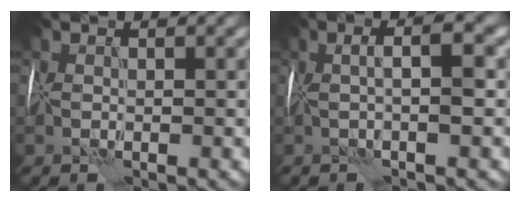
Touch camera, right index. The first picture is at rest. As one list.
[{"total": 3.2, "force": [0.1, 0.2, 3.2], "torque": [-0.046, 0.004, -0.004]}]